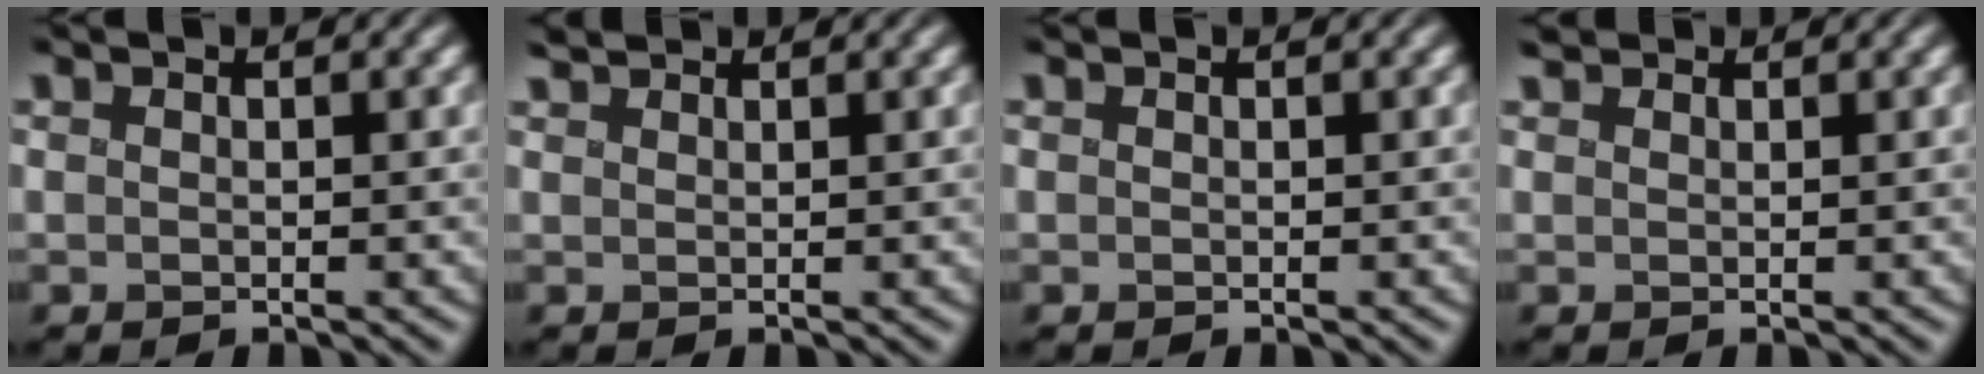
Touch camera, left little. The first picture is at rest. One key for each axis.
{"total": 2.1, "fx": 1.9, "fy": 0.6, "fz": 0.7, "tx": -0.005, "ty": 0.011, "tz": 0.019}
{"total": 0.0}
{"total": 1.7, "fx": 1.5, "fy": 0.7, "fz": 0.5, "tx": -0.005, "ty": 0.009, "tz": 0.015}